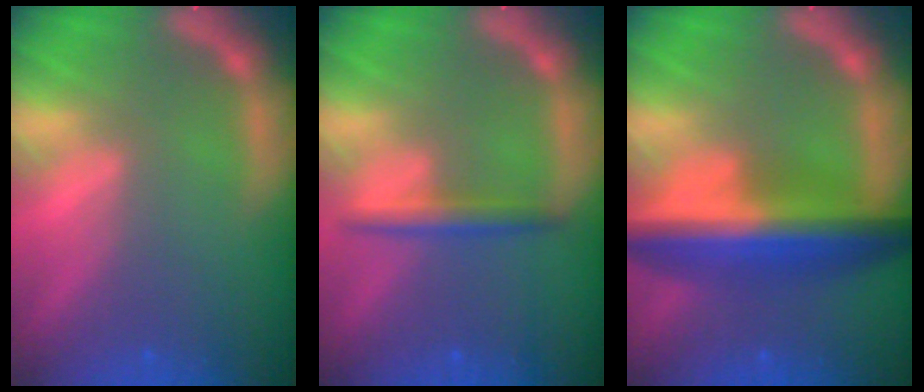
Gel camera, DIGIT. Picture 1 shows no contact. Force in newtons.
{"total": 2.4}
{"total": 9.5}